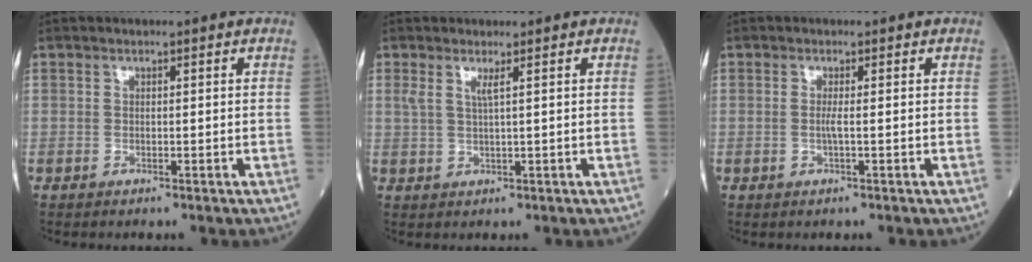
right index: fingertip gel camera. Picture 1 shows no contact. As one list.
[{"total": 1.8, "force": [0.9, -0.2, 1.6], "torque": [-0.040, 0.000, 0.019]}, {"total": 1.1, "force": [-0.2, -0.3, 1.0], "torque": [-0.023, -0.001, -0.006]}]